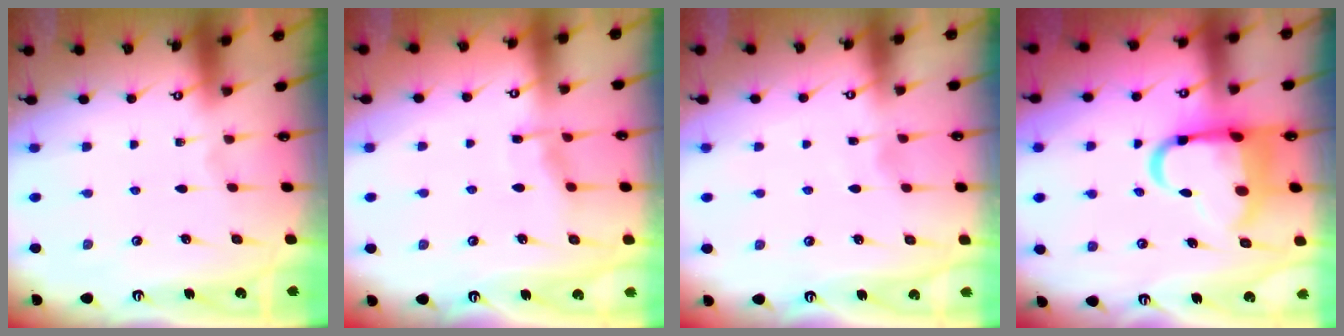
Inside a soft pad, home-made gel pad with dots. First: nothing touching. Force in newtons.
{"total": 5.8, "press": 5.7, "slide": 0.6}
{"total": 3.8, "press": 3.7, "slide": 0.5}
{"total": 13.6, "press": 13.2, "slide": 2.9}